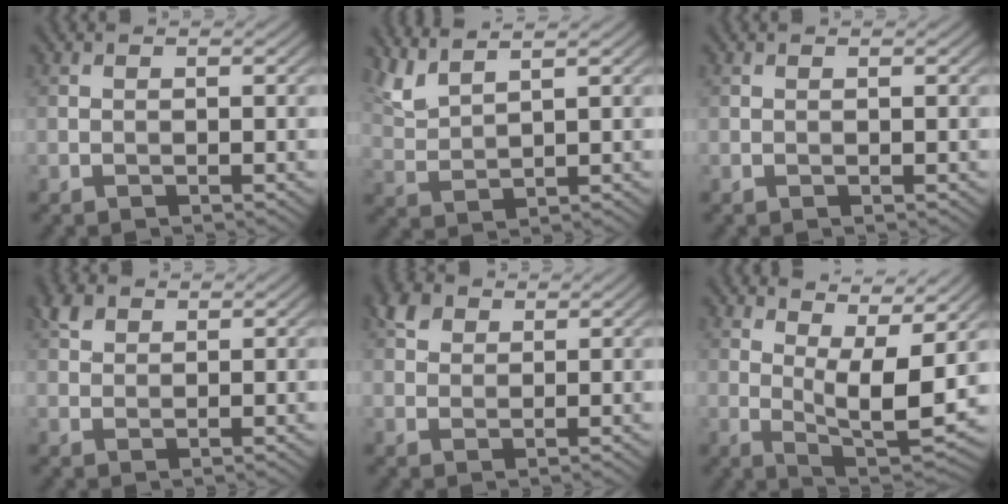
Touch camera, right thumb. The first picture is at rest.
{"total": 4.6, "force": [3.7, 0.9, 2.6], "torque": [-0.070, 0.008, 0.083]}
{"total": 0.0}
{"total": 2.5, "force": [1.7, 1.4, 1.1], "torque": [-0.026, 0.006, 0.035]}
{"total": 3.1, "force": [1.9, 2.0, 1.4], "torque": [-0.030, 0.007, 0.036]}
{"total": 10.5, "force": [4.6, 3.5, 8.7], "torque": [-0.161, -0.003, 0.080]}